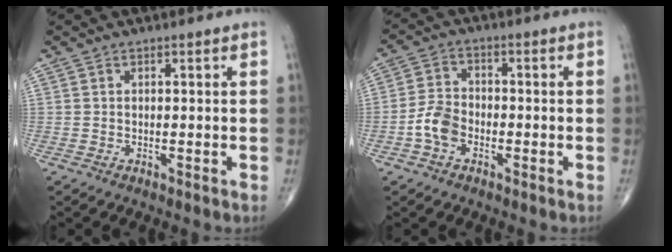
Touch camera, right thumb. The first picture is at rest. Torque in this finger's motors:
{"motor_torque": [-0.01, 0.25, 0.68, -0.23, 0.01]}